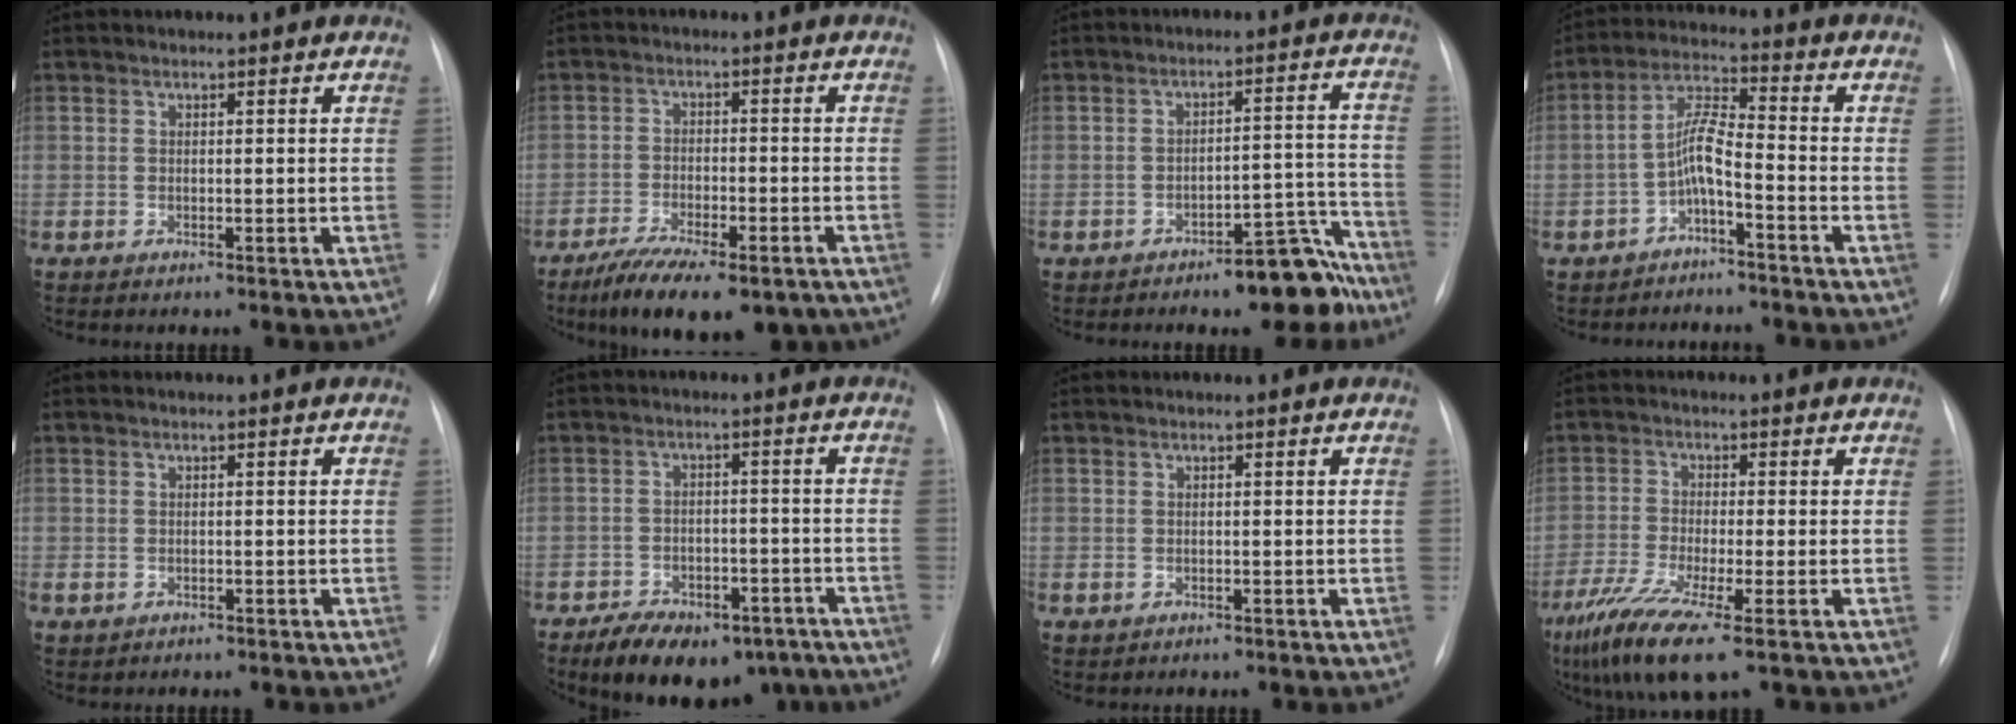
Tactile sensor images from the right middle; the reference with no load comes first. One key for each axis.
{"total": 14.5, "fx": -10.5, "fy": 4.9, "fz": 8.6, "tx": -0.128, "ty": -0.007, "tz": -0.160}
{"total": 8.3, "fx": -6.7, "fy": 2.3, "fz": 4.3, "tx": -0.027, "ty": 0.041, "tz": -0.093}
{"total": 5.2, "fx": -2.4, "fy": 0.9, "fz": 4.5, "tx": -0.094, "ty": 0.021, "tz": -0.047}
{"total": 1.0, "fx": -0.2, "fy": 0.8, "fz": 0.5, "tx": -0.010, "ty": 0.003, "tz": 0.002}
{"total": 13.9, "fx": -9.7, "fy": 7.2, "fz": 6.9, "tx": -0.107, "ty": 0.008, "tz": -0.139}
{"total": 0.7, "fx": -0.1, "fy": 0.6, "fz": 0.3, "tx": -0.006, "ty": 0.001, "tz": 0.002}
{"total": 9.8, "fx": -5.7, "fy": 0.8, "fz": 7.9, "tx": -0.155, "ty": -0.028, "tz": -0.106}